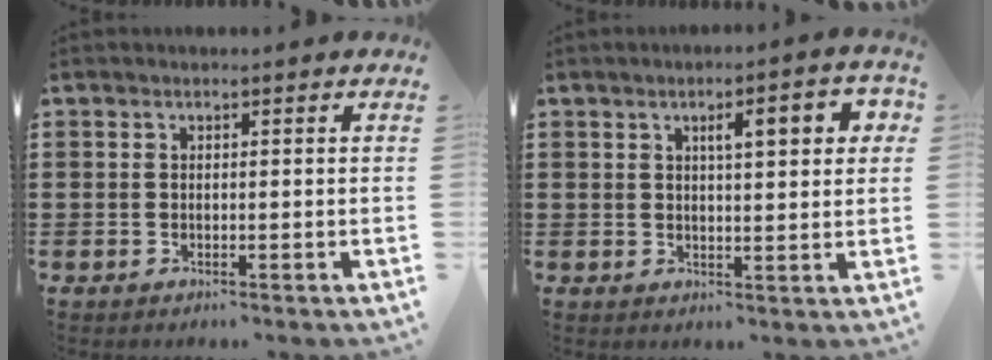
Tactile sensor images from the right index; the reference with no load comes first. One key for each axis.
{"total": 5.2, "fx": 1.7, "fy": 1.3, "fz": 4.7, "tx": -0.071, "ty": -0.003, "tz": 0.019}